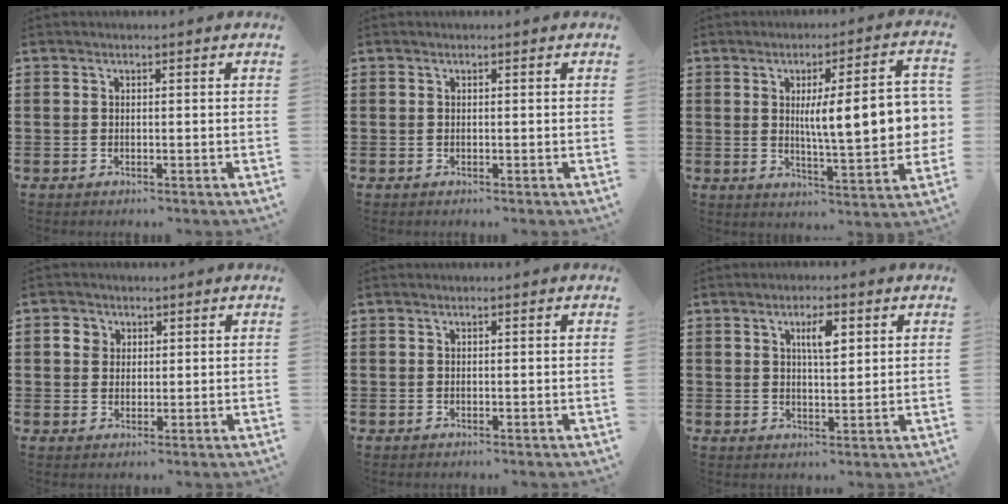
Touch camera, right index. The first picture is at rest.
{"total": 0.0}
{"total": 12.1, "force": [1.3, 2.7, 11.8], "torque": [-0.178, -0.004, 0.017]}
{"total": 2.7, "force": [1.0, 2.4, 0.8], "torque": [-0.026, 0.012, 0.017]}
{"total": 0.0}
{"total": 4.2, "force": [1.6, 1.2, 3.6], "torque": [-0.068, 0.006, 0.024]}